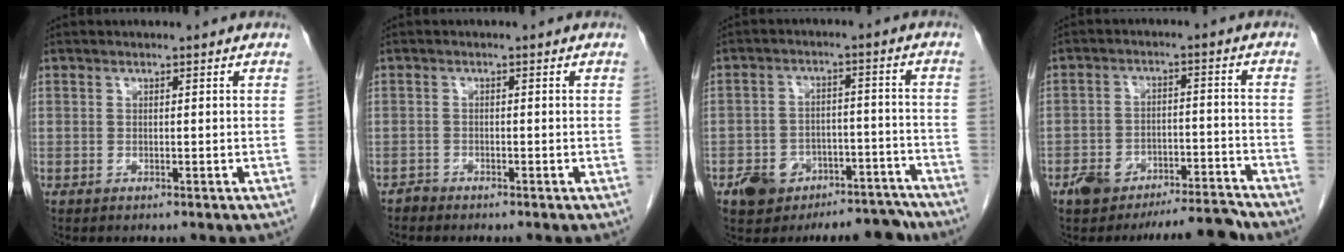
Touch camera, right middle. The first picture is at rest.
{"total": 0.9, "force": [-0.8, 0.2, -0.3], "torque": [0.003, -0.001, -0.018]}
{"total": 9.2, "force": [-7.0, 5.2, 2.8], "torque": [-0.022, 0.030, -0.102]}
{"total": 8.0, "force": [-7.0, 2.0, 3.2], "torque": [-0.042, 0.015, -0.112]}